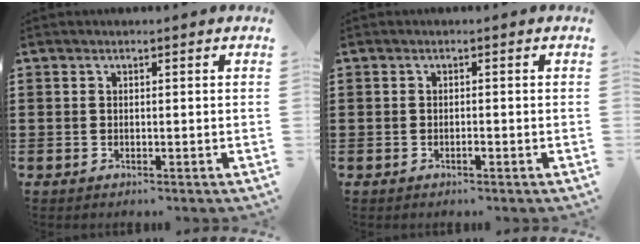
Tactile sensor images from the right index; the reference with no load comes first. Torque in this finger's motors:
{"motor_torque": [0.74, 0.66, 0.02, 0.00]}